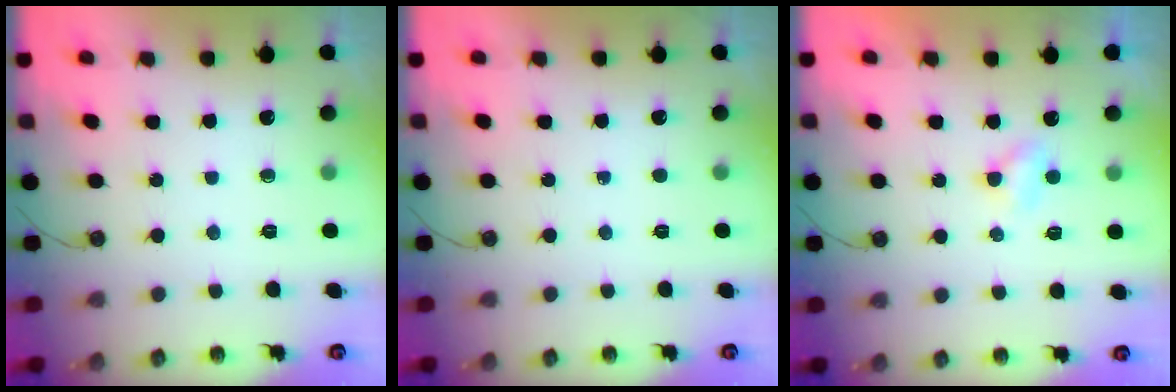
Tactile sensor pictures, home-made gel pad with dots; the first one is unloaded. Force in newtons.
{"total": 0.0}
{"total": 4.4, "press": 2.8, "slide": 3.4}